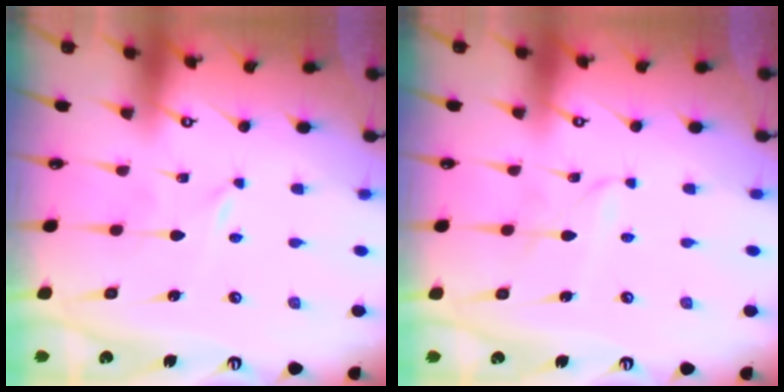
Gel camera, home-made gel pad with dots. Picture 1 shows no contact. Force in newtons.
{"total": 2.4, "press": 2.4, "slide": 0.2}